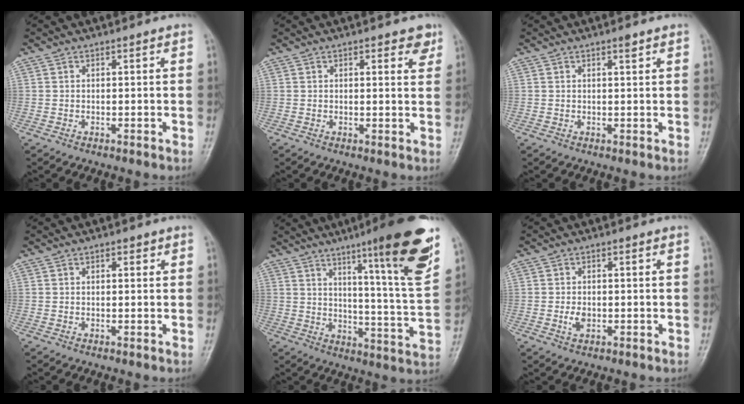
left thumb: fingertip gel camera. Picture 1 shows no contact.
{"total": 3.3, "force": [2.0, 1.4, 2.3], "torque": [-0.011, -0.008, 0.020]}
{"total": 1.2, "force": [0.8, 0.3, 0.9], "torque": [-0.012, -0.004, 0.013]}
{"total": 1.3, "force": [0.6, 0.7, 0.9], "torque": [-0.007, 0.001, 0.006]}
{"total": 20.0, "force": [11.4, 1.6, 16.4], "torque": [-0.202, -0.060, 0.166]}
{"total": 2.5, "force": [-0.6, 1.7, 1.8], "torque": [-0.031, 0.001, -0.010]}